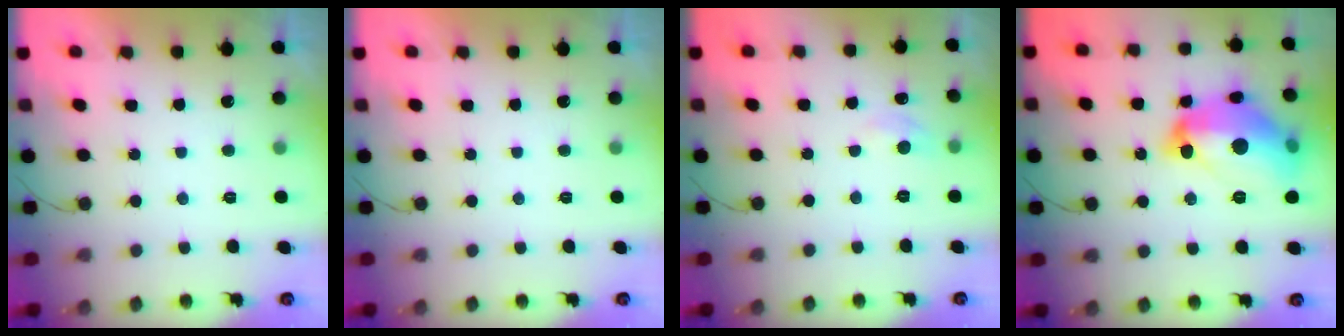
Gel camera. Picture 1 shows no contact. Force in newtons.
{"total": 0.0}
{"total": 4.8, "press": 4.7, "slide": 0.6}
{"total": 20.3, "press": 20.3, "slide": 1.1}